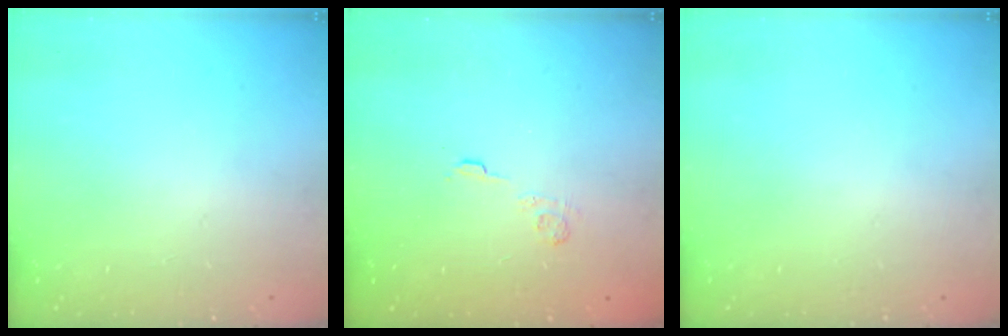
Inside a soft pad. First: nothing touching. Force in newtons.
{"total": 2.9, "press": 2.5, "slide": 1.6}
{"total": 0.0}